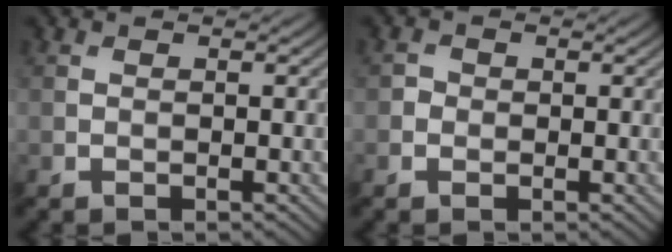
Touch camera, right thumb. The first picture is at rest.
{"total": 1.1, "force": [-0.2, 1.0, 0.2], "torque": [-0.001, -0.003, -0.008]}